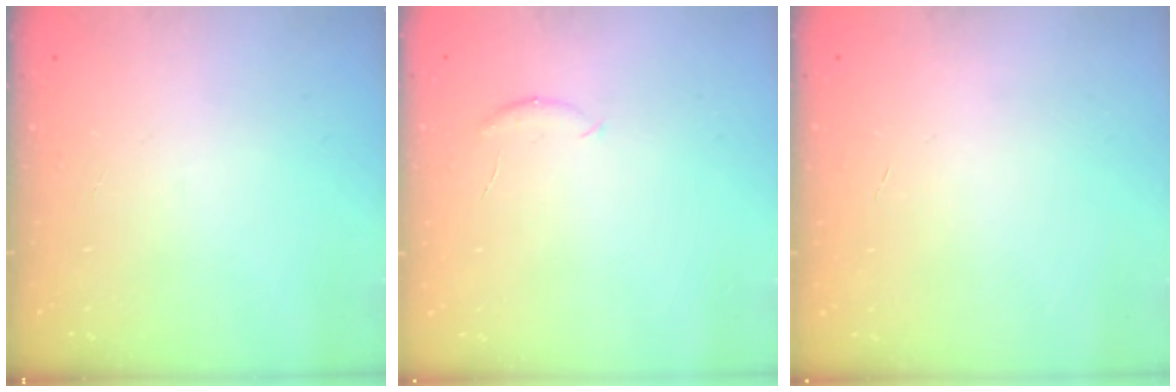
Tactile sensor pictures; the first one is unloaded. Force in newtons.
{"total": 5.0, "press": 4.9, "slide": 1.0}
{"total": 0.0}